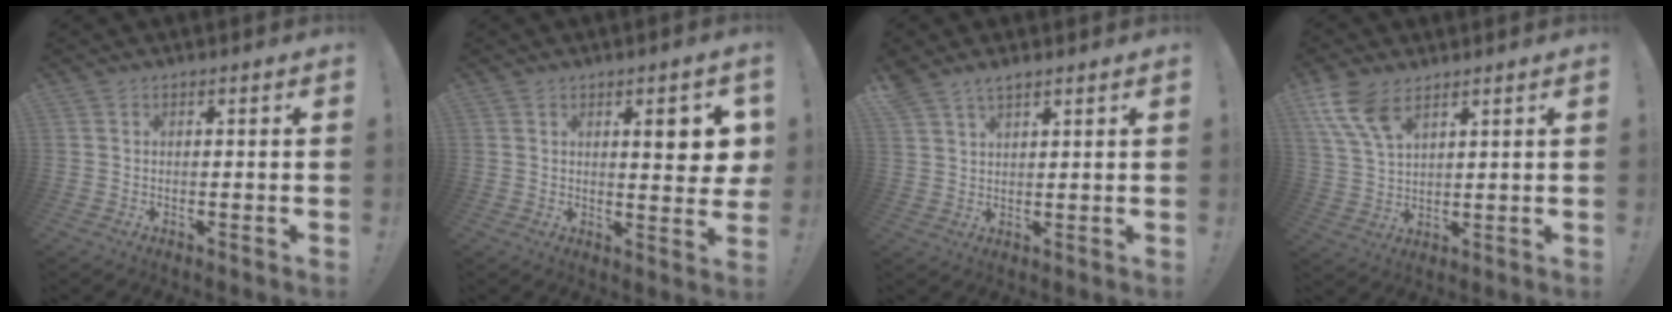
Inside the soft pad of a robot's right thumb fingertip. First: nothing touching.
{"total": 6.6, "force": [2.0, 1.4, 6.2], "torque": [-0.075, -0.012, 0.023]}
{"total": 4.0, "force": [3.3, 1.6, 1.7], "torque": [-0.032, -0.017, 0.063]}
{"total": 9.6, "force": [6.1, 4.5, 5.9], "torque": [-0.119, -0.021, 0.118]}